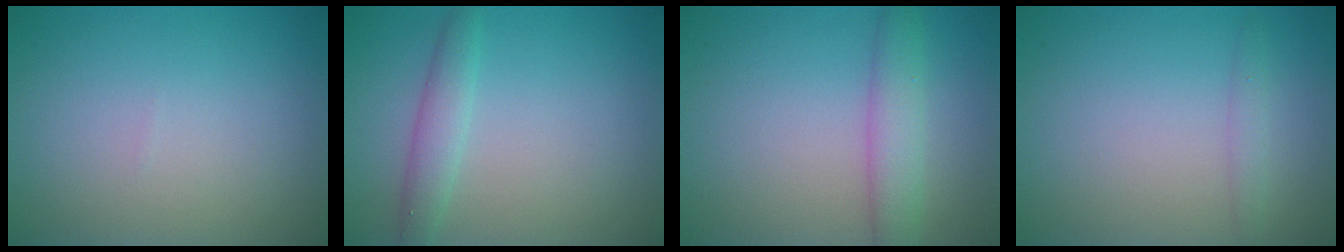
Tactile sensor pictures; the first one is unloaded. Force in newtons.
{"total": 2.3, "press": 2.3, "slide": 0.1}
{"total": 3.4, "press": 3.4, "slide": 0.1}
{"total": 1.1, "press": 1.0, "slide": 0.1}